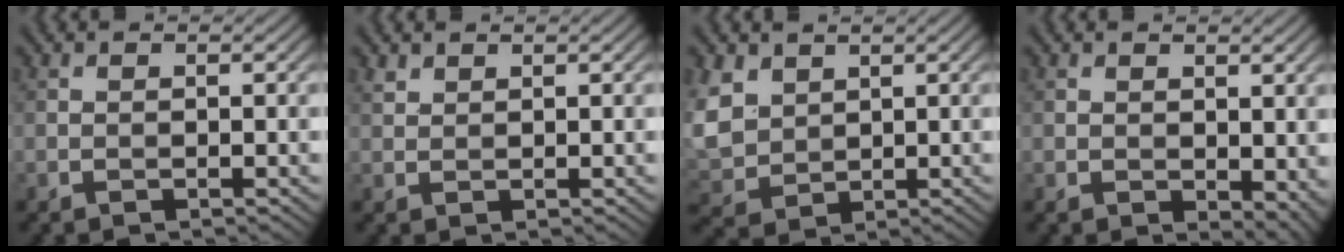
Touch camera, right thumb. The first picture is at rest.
{"total": 1.1, "force": [1.0, 0.4, 0.3], "torque": [-0.012, 0.002, 0.026]}
{"total": 7.3, "force": [3.0, 5.3, 3.9], "torque": [-0.138, 0.005, 0.067]}
{"total": 4.2, "force": [0.4, 2.7, 3.2], "torque": [-0.053, -0.014, 0.018]}